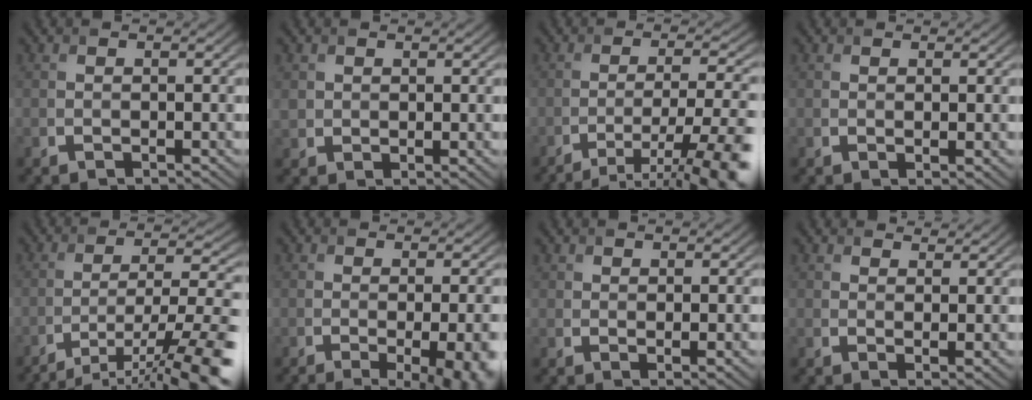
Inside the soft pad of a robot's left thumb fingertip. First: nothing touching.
{"total": 1.6, "force": [1.0, 1.2, 0.4], "torque": [-0.016, -0.004, 0.026]}
{"total": 11.6, "force": [-7.0, 2.6, 8.9], "torque": [-0.136, 0.001, -0.095]}
{"total": 0.8, "force": [0.5, 0.1, 0.5], "torque": [-0.011, 0.000, 0.011]}
{"total": 13.2, "force": [-8.8, 3.2, 9.3], "torque": [-0.154, -0.010, -0.124]}
{"total": 8.8, "force": [-2.4, 3.2, 7.9], "torque": [-0.077, -0.015, -0.013]}
{"total": 1.8, "force": [1.4, 0.5, 1.1], "torque": [-0.024, -0.003, 0.030]}
{"total": 3.2, "force": [2.8, 0.7, 1.4], "torque": [-0.030, -0.001, 0.053]}